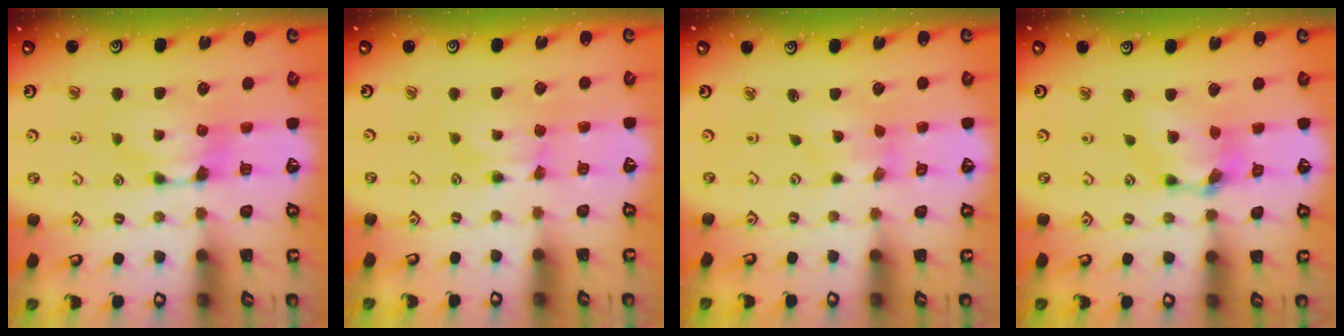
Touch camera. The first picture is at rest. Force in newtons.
{"total": 0.0}
{"total": 1.4, "press": 1.0, "slide": 0.9}
{"total": 5.9, "press": 5.5, "slide": 1.9}